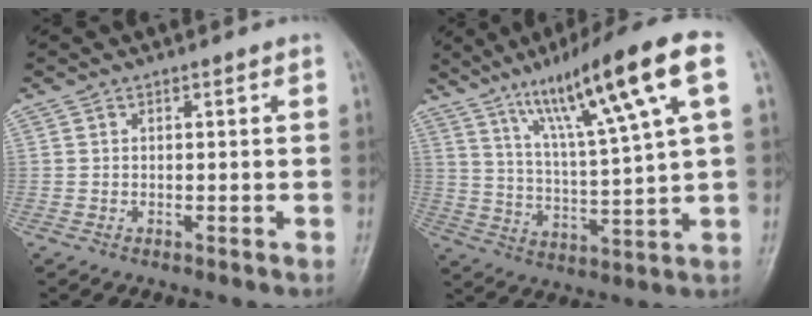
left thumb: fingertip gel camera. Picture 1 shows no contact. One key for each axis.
{"total": 18.5, "fx": 8.6, "fy": 1.8, "fz": 16.2, "tx": -0.258, "ty": -0.012, "tz": 0.144}